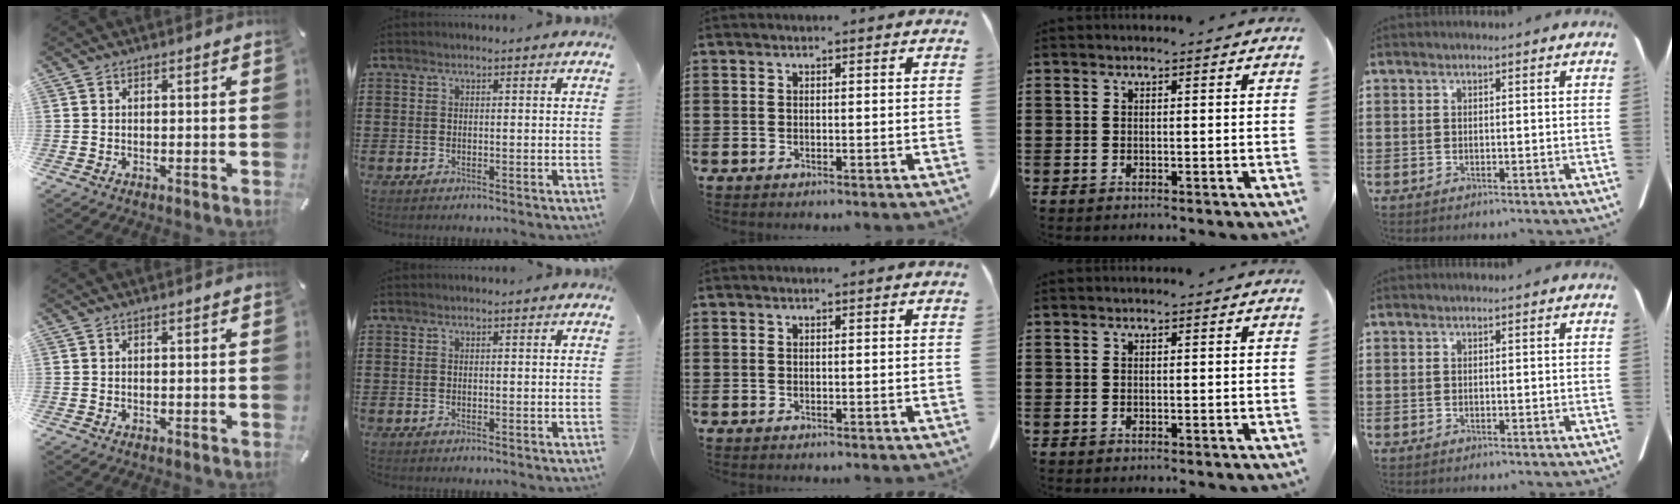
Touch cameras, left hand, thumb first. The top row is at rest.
{}